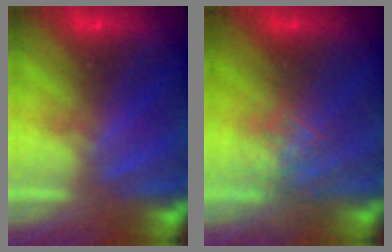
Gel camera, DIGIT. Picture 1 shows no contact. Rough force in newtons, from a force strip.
{"total": 2.7}